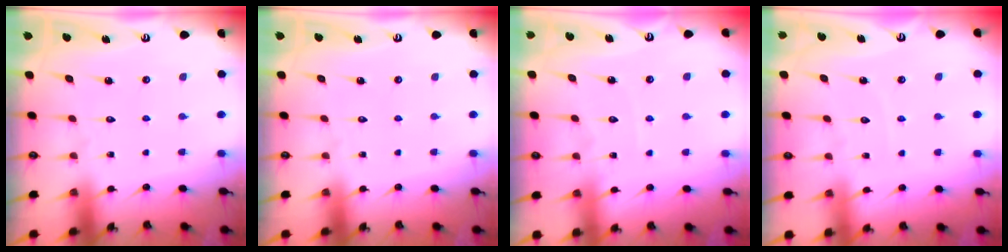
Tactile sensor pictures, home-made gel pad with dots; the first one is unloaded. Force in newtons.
{"total": 0.0}
{"total": 5.9, "press": 5.9, "slide": 0.5}
{"total": 2.3, "press": 2.2, "slide": 0.3}